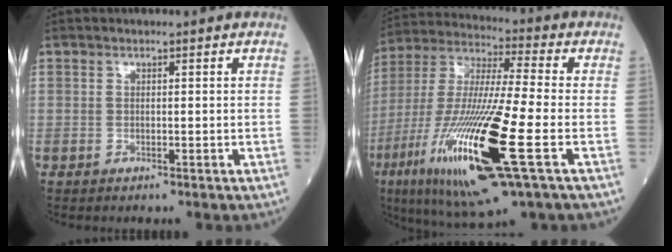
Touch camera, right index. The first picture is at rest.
{"total": 23.3, "force": [-8.0, 2.1, 21.8], "torque": [-0.469, -0.046, -0.146]}